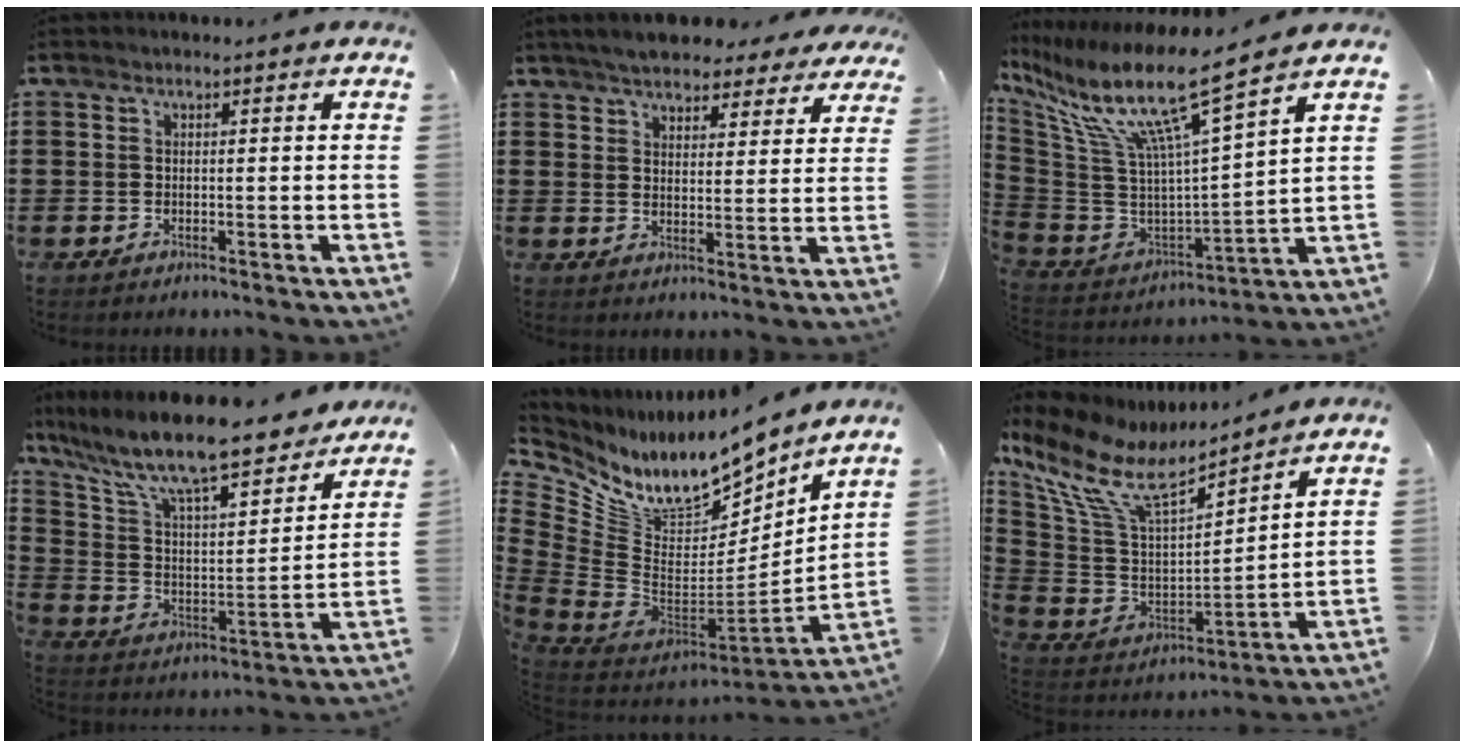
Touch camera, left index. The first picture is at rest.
{"total": 5.4, "force": [5.1, 1.1, 1.2], "torque": [-0.044, -0.010, 0.095]}
{"total": 13.2, "force": [8.2, 1.5, 10.3], "torque": [-0.226, -0.055, 0.130]}
{"total": 11.3, "force": [9.8, 1.0, 5.6], "torque": [-0.150, -0.069, 0.164]}
{"total": 10.2, "force": [8.4, 4.0, 4.0], "torque": [-0.110, -0.084, 0.147]}
{"total": 10.1, "force": [6.5, 3.7, 6.8], "torque": [-0.164, -0.046, 0.110]}